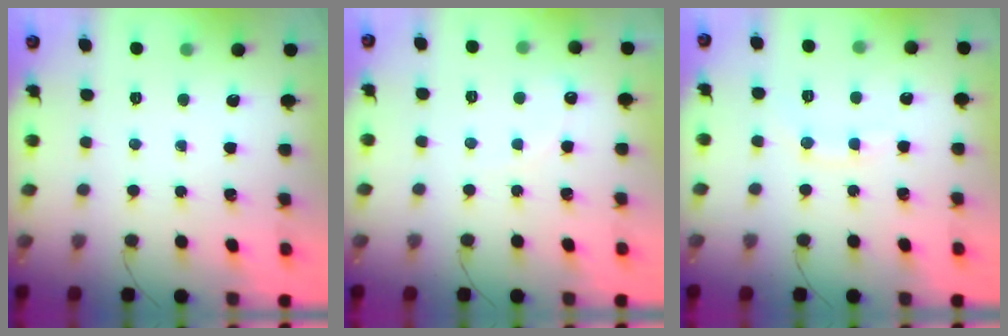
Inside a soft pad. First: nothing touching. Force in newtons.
{"total": 3.0, "press": 2.9, "slide": 0.8}
{"total": 5.5, "press": 5.5, "slide": 0.8}